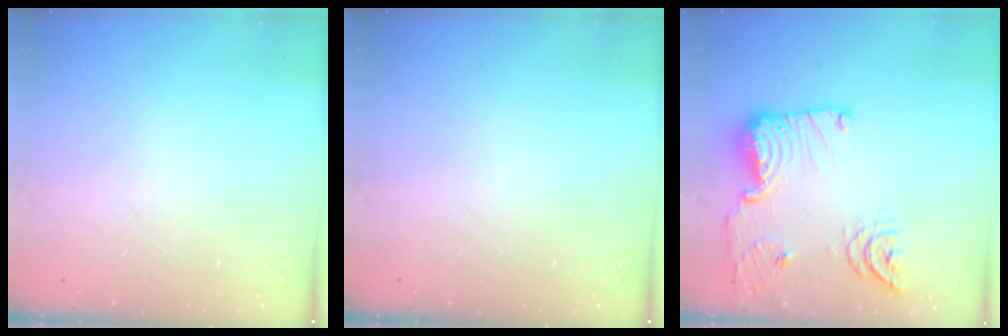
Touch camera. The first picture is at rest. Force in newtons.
{"total": 0.0}
{"total": 20.1, "press": 19.4, "slide": 5.4}